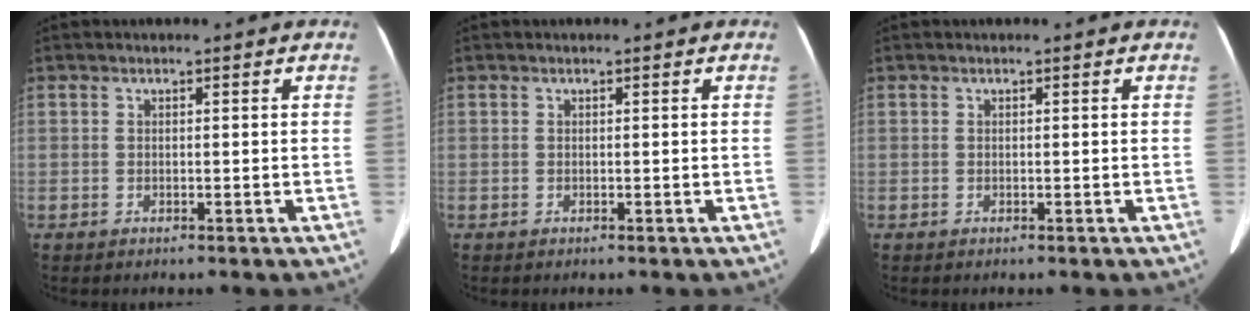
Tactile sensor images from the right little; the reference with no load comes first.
{"total": 0.0}
{"total": 0.0}